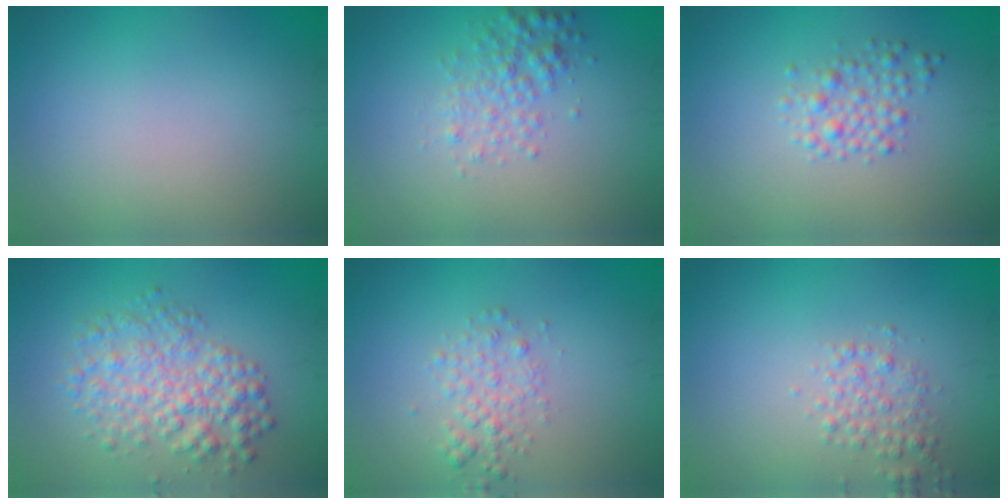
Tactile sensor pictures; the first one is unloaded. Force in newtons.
{"total": 2.5, "press": 2.5, "slide": 0.0}
{"total": 2.2, "press": 2.2, "slide": 0.1}
{"total": 4.8, "press": 4.8, "slide": 0.1}
{"total": 2.2, "press": 2.2, "slide": 0.1}
{"total": 2.0, "press": 2.0, "slide": 0.1}